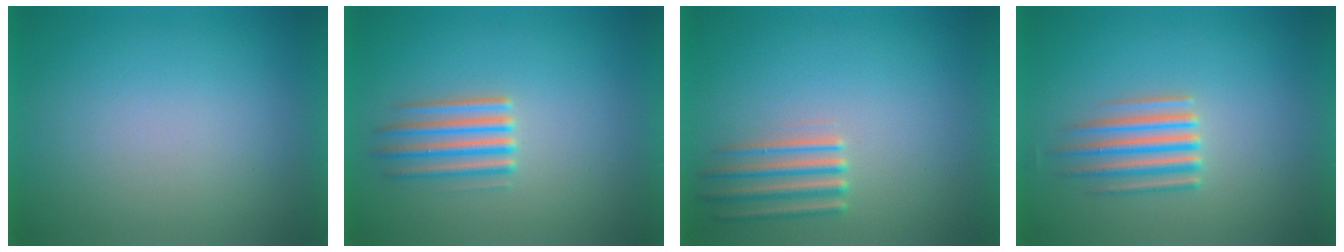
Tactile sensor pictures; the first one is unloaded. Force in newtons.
{"total": 2.5}
{"total": 2.2}
{"total": 3.4}